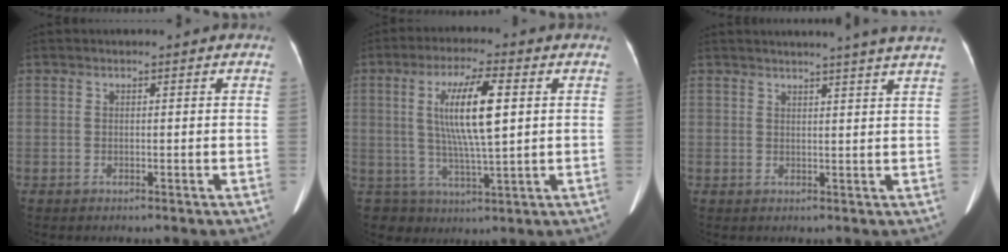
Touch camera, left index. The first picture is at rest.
{"total": 9.8, "force": [1.7, 1.8, 9.5], "torque": [-0.183, -0.003, 0.040]}
{"total": 8.8, "force": [7.8, -1.6, 3.8], "torque": [-0.040, -0.017, 0.076]}